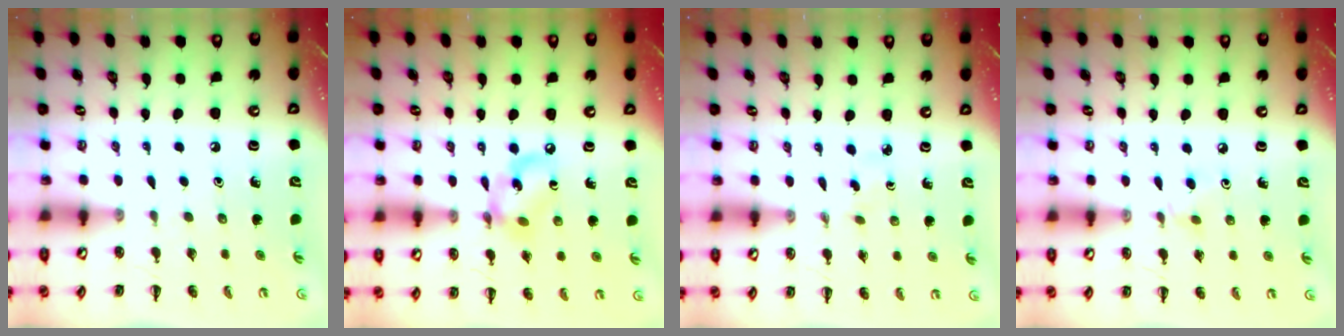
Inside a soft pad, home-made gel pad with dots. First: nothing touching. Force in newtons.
{"total": 10.2, "press": 10.0, "slide": 2.0}
{"total": 2.3, "press": 2.1, "slide": 0.9}
{"total": 2.9, "press": 2.8, "slide": 0.9}